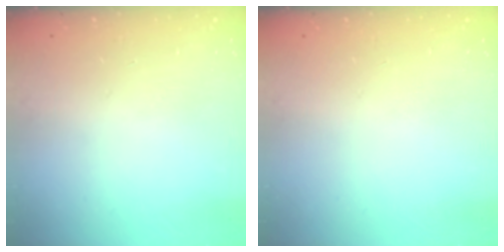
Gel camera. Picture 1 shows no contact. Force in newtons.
{"total": 0.0}